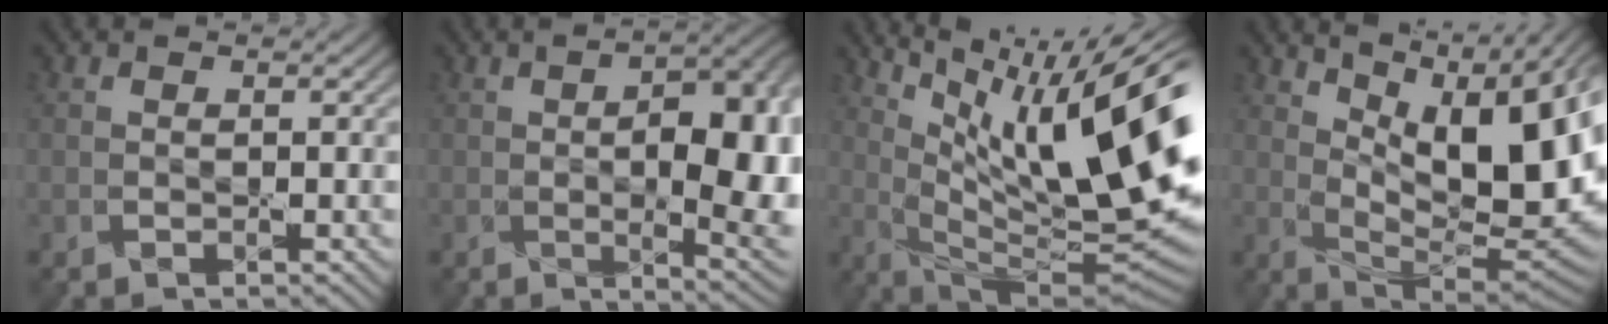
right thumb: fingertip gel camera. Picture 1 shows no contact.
{"total": 13.1, "force": [-0.4, 5.9, 11.6], "torque": [-0.156, -0.012, 0.010]}
{"total": 19.7, "force": [7.5, 5.7, 17.3], "torque": [-0.251, 0.020, 0.134]}
{"total": 16.7, "force": [5.3, 6.7, 14.3], "torque": [-0.216, 0.015, 0.088]}